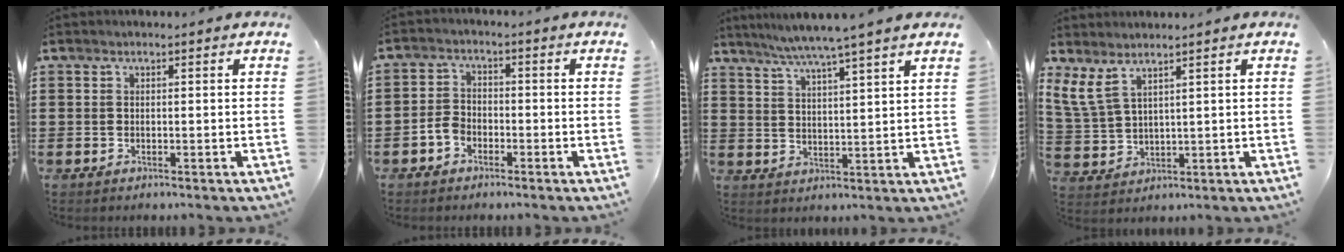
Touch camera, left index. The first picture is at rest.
{"total": 3.1, "force": [-1.8, 2.0, 1.4], "torque": [-0.044, 0.002, -0.041]}
{"total": 5.4, "force": [4.7, -1.2, 2.4], "torque": [-0.062, -0.023, 0.080]}
{"total": 5.4, "force": [3.6, 2.0, 3.4], "torque": [-0.095, -0.008, 0.064]}